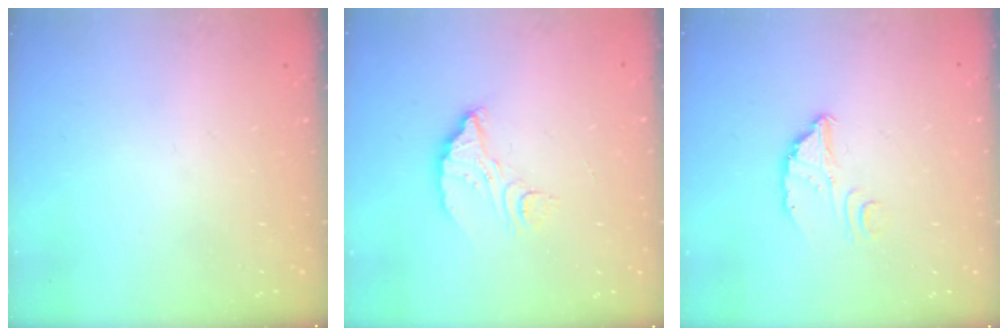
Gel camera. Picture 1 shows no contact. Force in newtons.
{"total": 7.5, "press": 7.5, "slide": 0.5}
{"total": 3.2, "press": 3.2, "slide": 0.2}